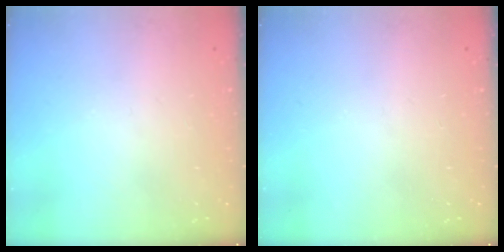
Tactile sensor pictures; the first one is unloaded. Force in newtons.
{"total": 0.0}